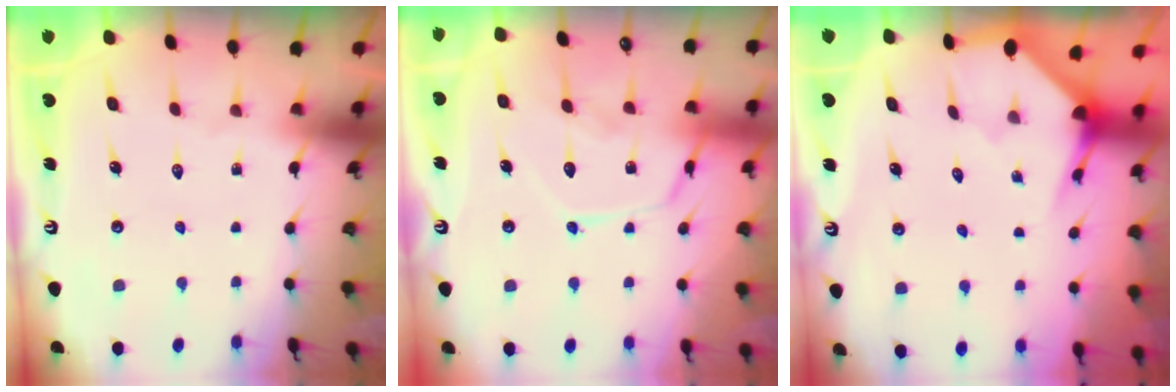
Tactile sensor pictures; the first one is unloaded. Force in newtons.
{"total": 13.7, "press": 13.6, "slide": 1.2}
{"total": 3.2, "press": 3.2, "slide": 0.3}